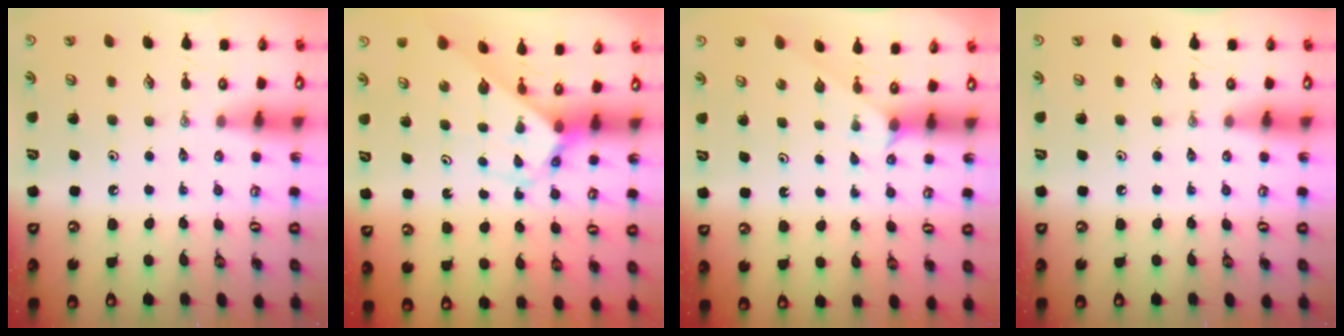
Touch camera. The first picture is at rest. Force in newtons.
{"total": 2.8, "press": 2.8, "slide": 0.1}
{"total": 3.1, "press": 3.1, "slide": 0.4}
{"total": 0.0}